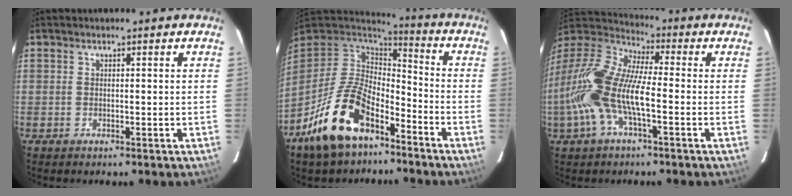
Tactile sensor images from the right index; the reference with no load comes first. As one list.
[{"total": 17.1, "force": [-9.9, 8.5, 11.0], "torque": [-0.228, -0.011, -0.179]}, {"total": 17.8, "force": [-4.7, 5.9, 16.1], "torque": [-0.323, -0.009, -0.104]}]